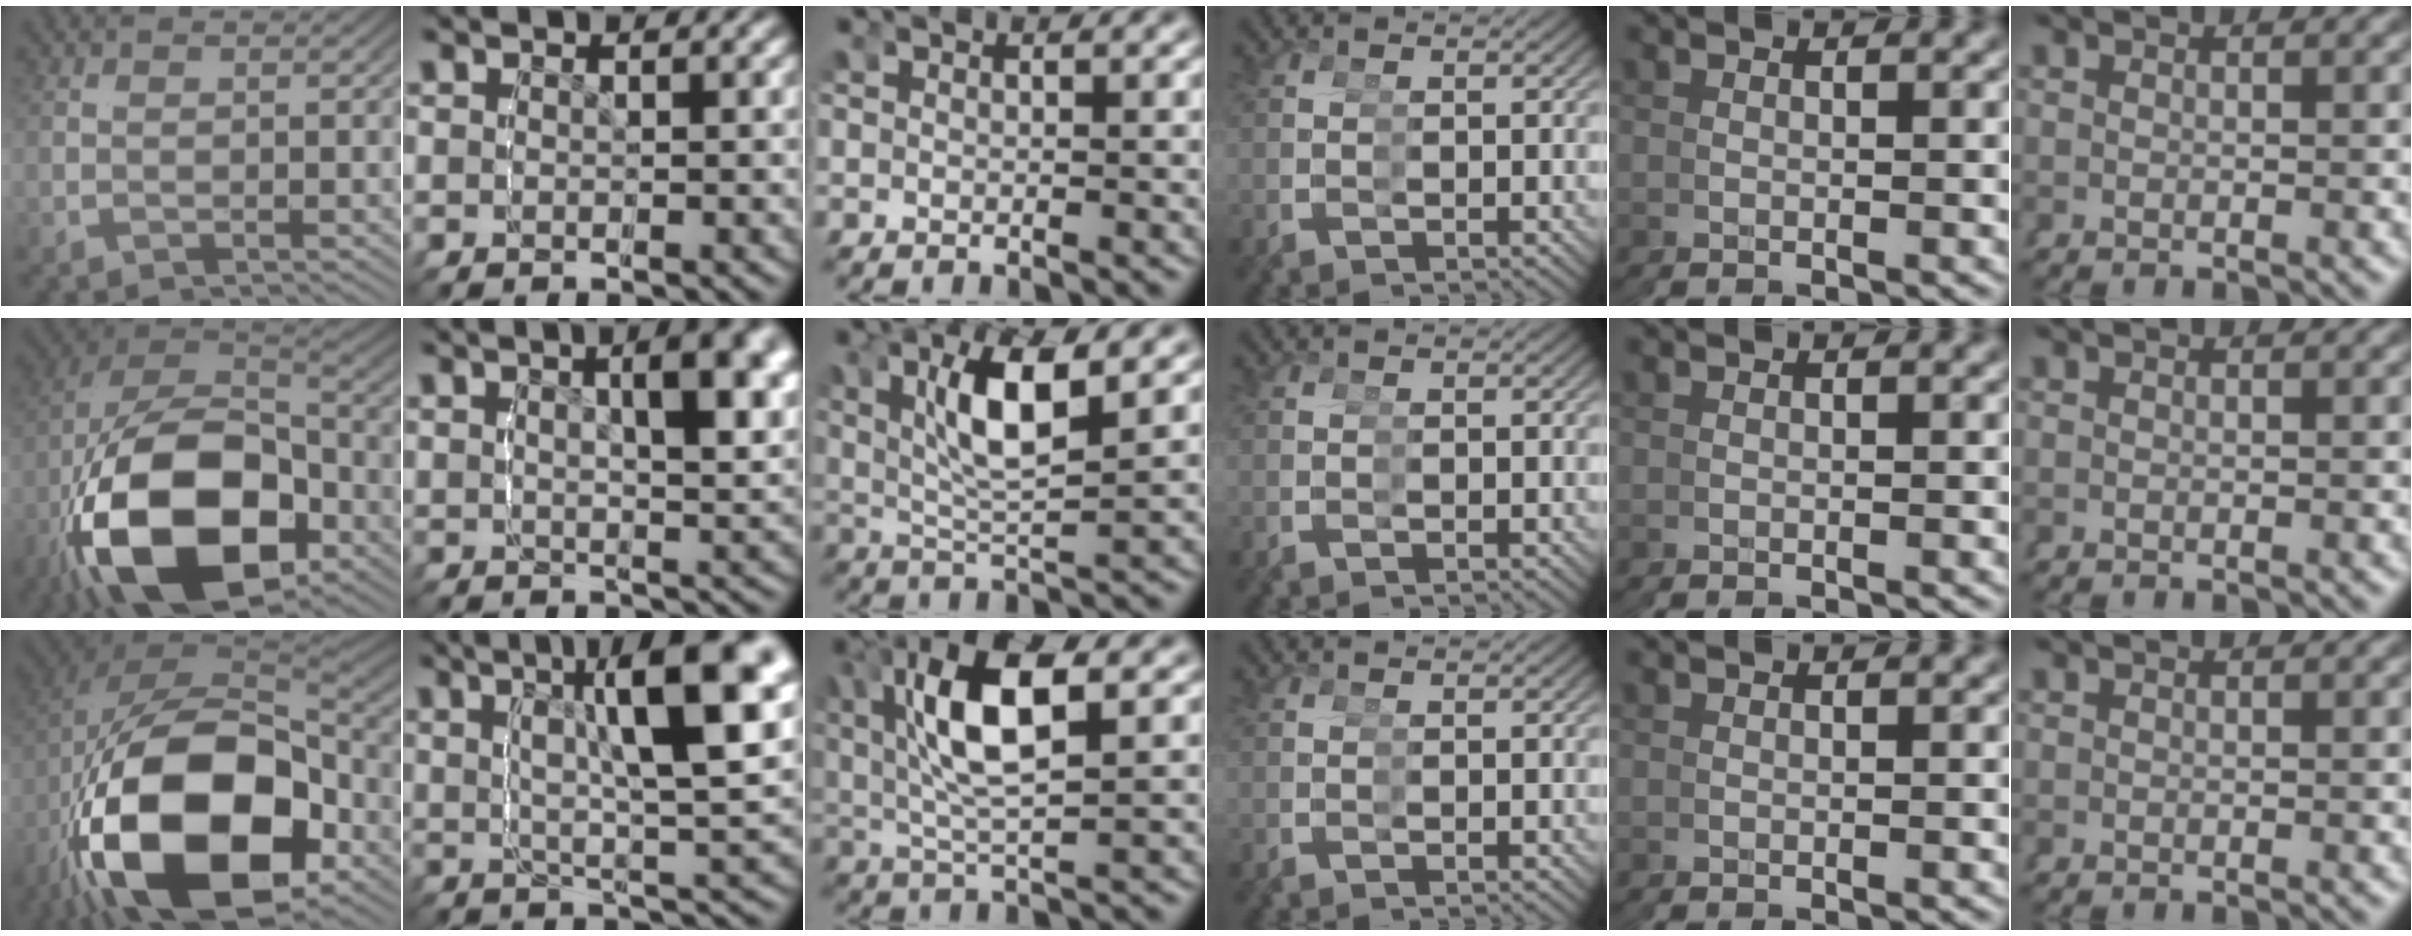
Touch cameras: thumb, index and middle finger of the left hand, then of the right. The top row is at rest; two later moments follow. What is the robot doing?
{"motion": "grasp_and_lifting", "object": "glue stick"}